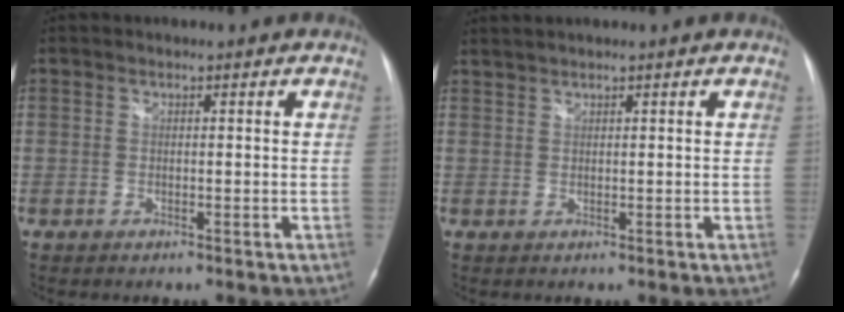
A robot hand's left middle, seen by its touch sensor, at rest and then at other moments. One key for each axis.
{"total": 2.0, "fx": 1.8, "fy": -0.3, "fz": 0.8, "tx": -0.017, "ty": 0.015, "tz": 0.040}